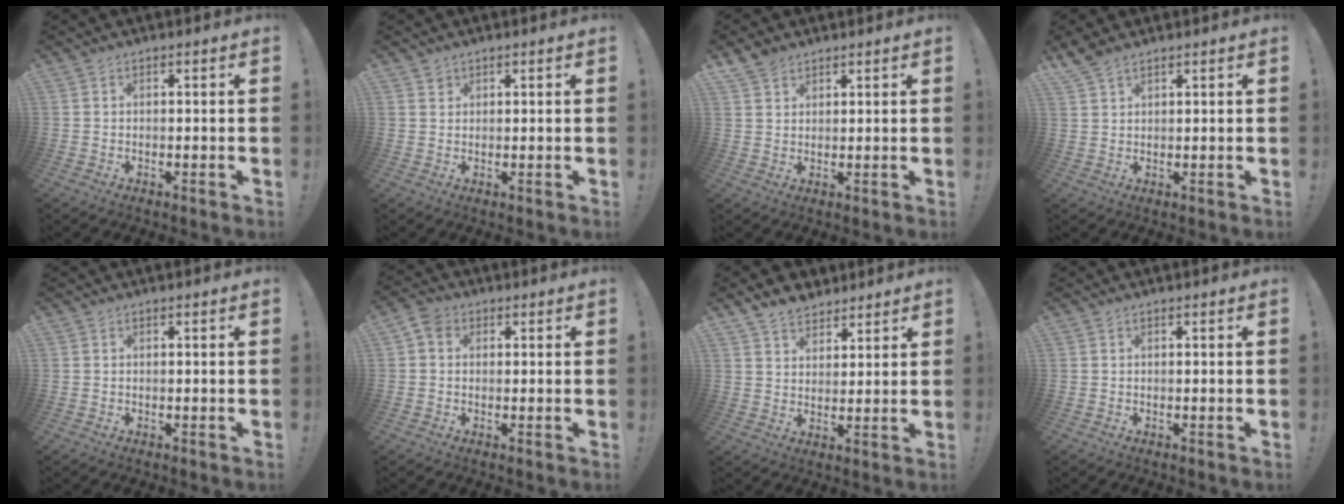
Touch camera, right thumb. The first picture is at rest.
{"total": 1.6, "force": [1.2, 1.1, 0.3], "torque": [0.007, -0.008, 0.020]}
{"total": 4.2, "force": [3.2, 2.4, 1.1], "torque": [-0.014, -0.018, 0.060]}
{"total": 4.2, "force": [3.5, 1.4, 1.8], "torque": [-0.032, -0.017, 0.066]}
{"total": 0.0}
{"total": 3.8, "force": [0.8, 3.1, 2.0], "torque": [-0.029, 0.002, 0.016]}
{"total": 6.7, "force": [5.4, 3.8, 1.3], "torque": [-0.021, -0.037, 0.104]}
{"total": 0.0}